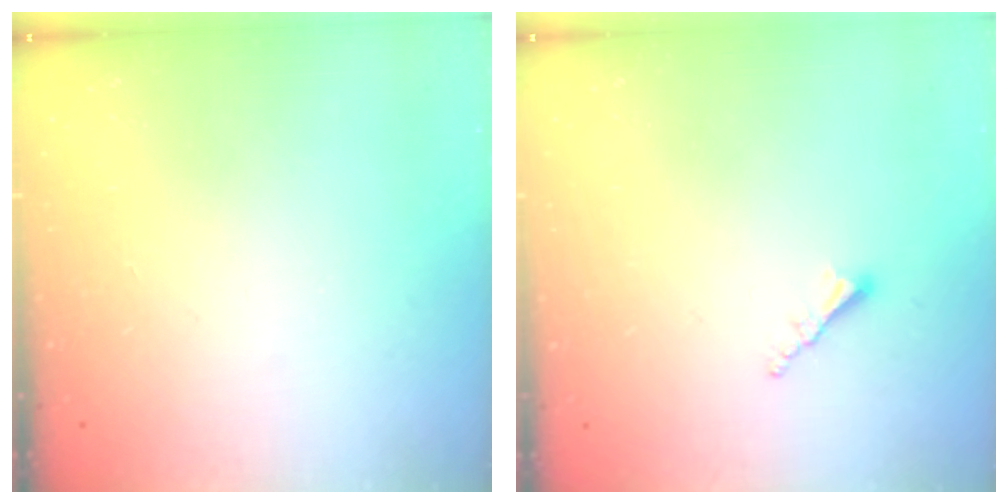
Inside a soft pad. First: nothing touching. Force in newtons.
{"total": 1.7, "press": 1.7, "slide": 0.3}